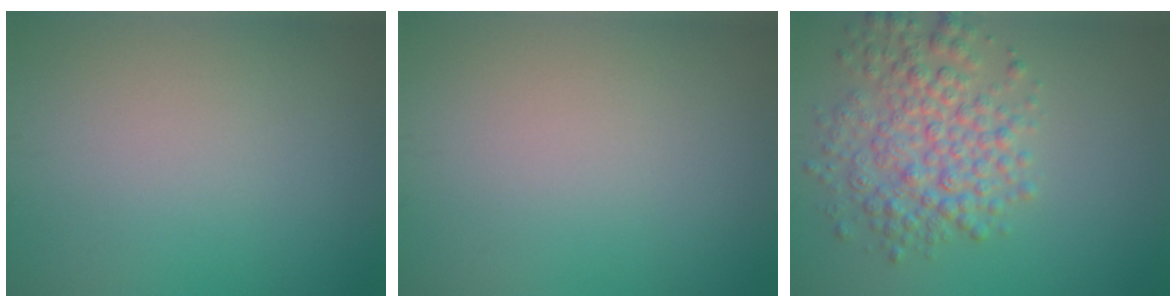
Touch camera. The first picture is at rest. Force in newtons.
{"total": 0.0}
{"total": 5.5, "press": 5.5, "slide": 0.2}